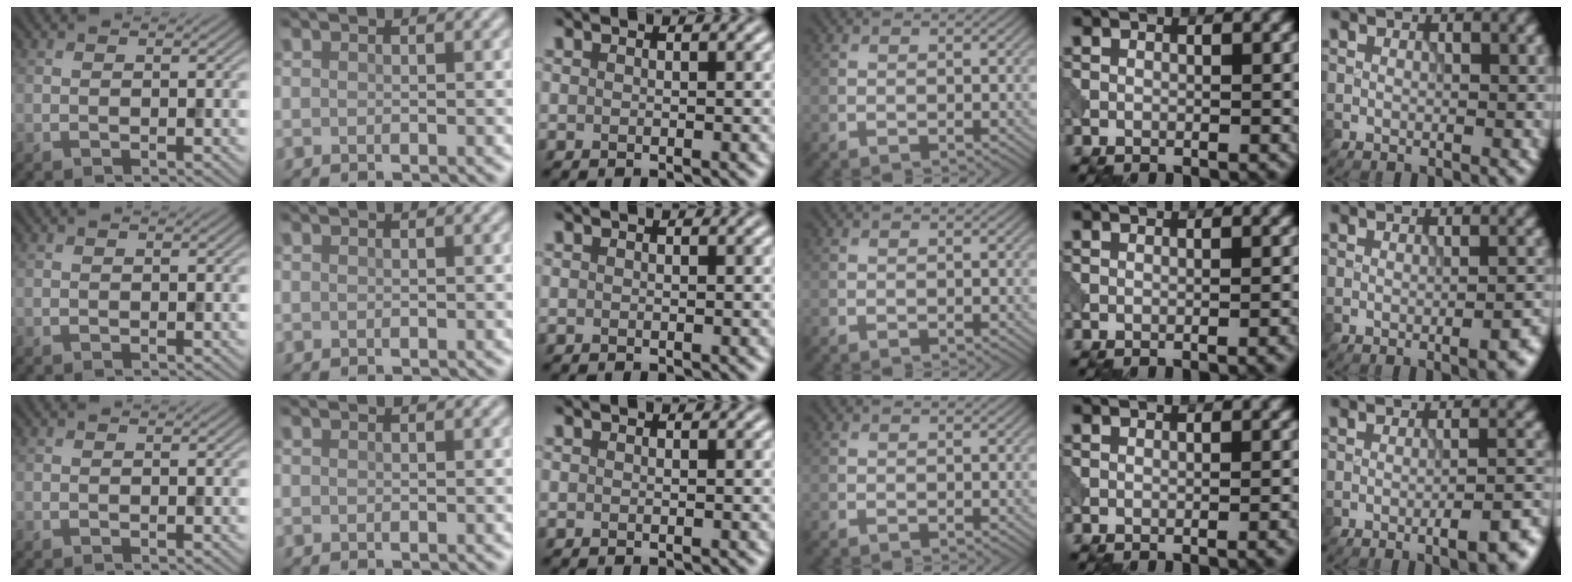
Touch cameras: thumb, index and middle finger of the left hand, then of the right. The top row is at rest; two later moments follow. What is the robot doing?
{"motion": "pour", "object": "beaker"}